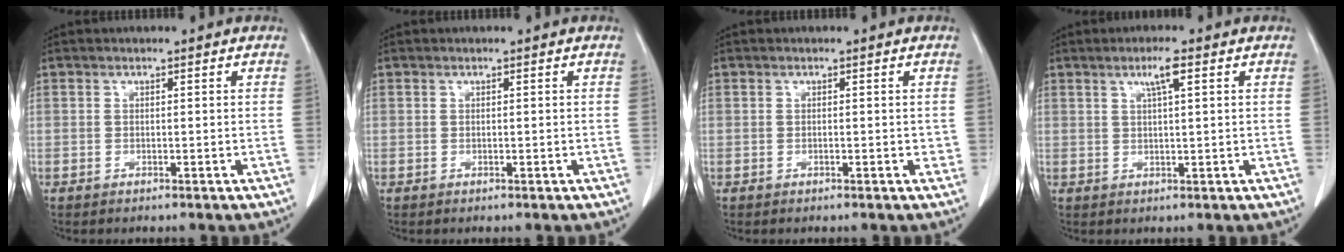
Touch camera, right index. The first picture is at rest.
{"total": 0.0}
{"total": 1.8, "force": [-0.1, 1.0, 1.4], "torque": [-0.025, 0.002, -0.001]}
{"total": 3.6, "force": [1.7, 0.5, 3.1], "torque": [-0.058, 0.003, 0.032]}